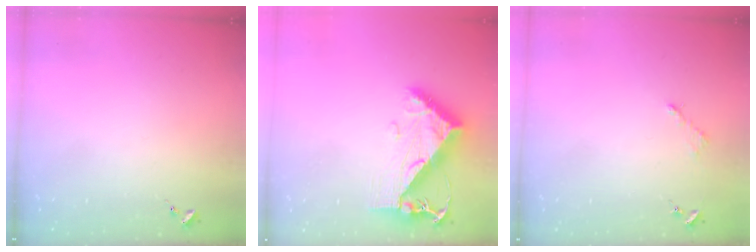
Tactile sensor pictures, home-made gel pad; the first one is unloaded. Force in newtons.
{"total": 9.5, "press": 9.4, "slide": 1.0}
{"total": 2.6, "press": 2.6, "slide": 0.4}